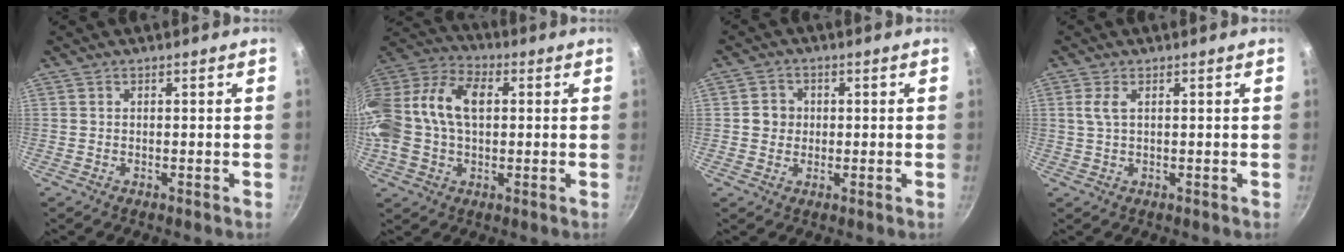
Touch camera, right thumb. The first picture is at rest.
{"total": 21.4, "force": [2.7, 13.8, 16.2], "torque": [-0.369, 0.039, 0.049]}
{"total": 3.8, "force": [0.2, 3.5, 1.4], "torque": [-0.003, 0.006, 0.000]}
{"total": 2.5, "force": [0.8, 1.1, 2.1], "torque": [-0.055, 0.007, 0.021]}